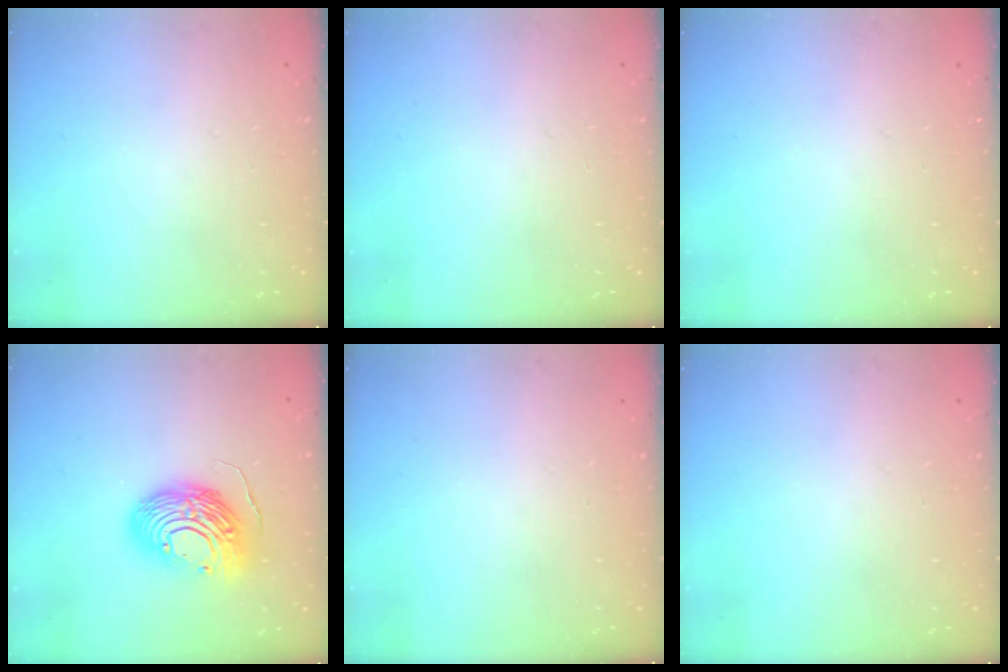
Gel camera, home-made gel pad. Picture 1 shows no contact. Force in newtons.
{"total": 0.0}
{"total": 0.0}
{"total": 14.7, "press": 14.7, "slide": 1.3}
{"total": 0.0}
{"total": 0.0}